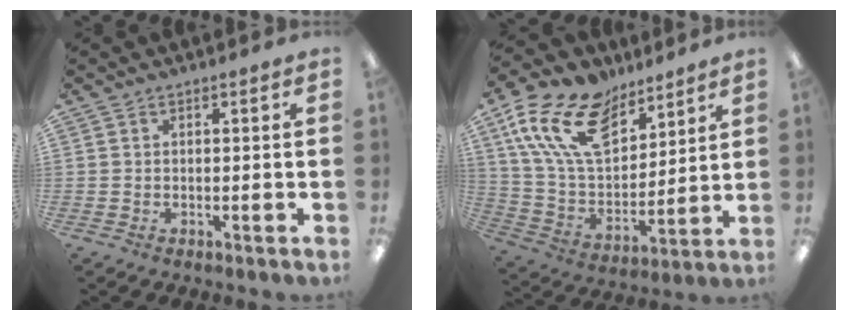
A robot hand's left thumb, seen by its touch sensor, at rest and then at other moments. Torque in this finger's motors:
{"motor_torque": [0.36, 0.57, 1.35, -1.42, 0.48]}